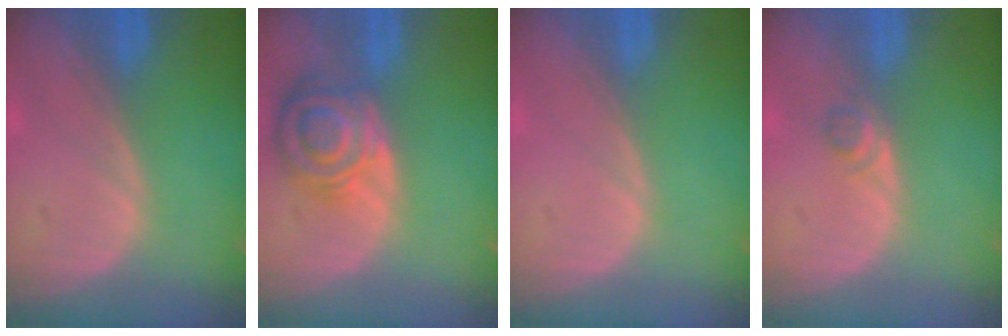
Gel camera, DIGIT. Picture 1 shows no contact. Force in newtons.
{"total": 8.3, "press": 7.3, "slide": 3.9}
{"total": 0.0}
{"total": 1.8, "press": 1.5, "slide": 0.9}